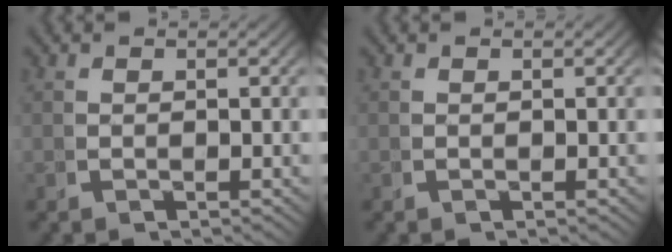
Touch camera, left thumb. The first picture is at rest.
{"total": 1.1, "force": [0.4, -0.9, -0.5], "torque": [0.021, 0.004, 0.005]}